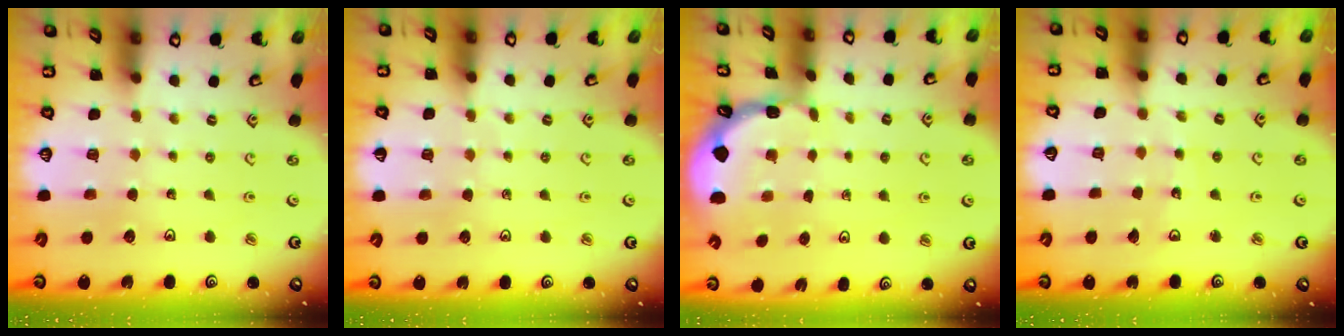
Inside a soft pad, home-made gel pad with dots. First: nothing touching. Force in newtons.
{"total": 3.5, "press": 3.5, "slide": 0.6}
{"total": 1.1, "press": 1.1, "slide": 0.2}
{"total": 5.7, "press": 5.6, "slide": 0.7}